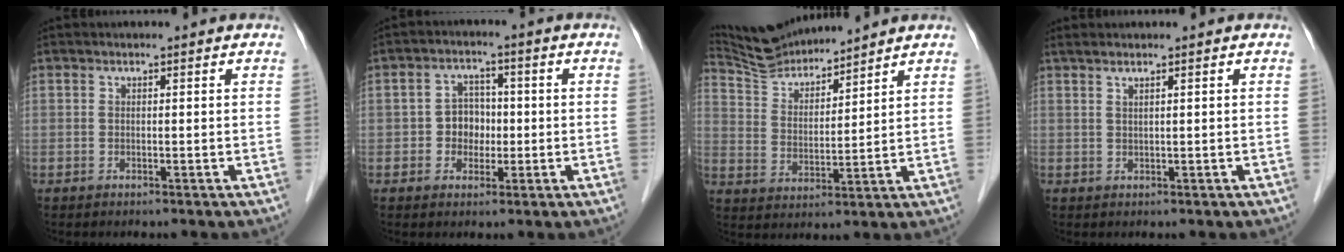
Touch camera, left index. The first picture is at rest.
{"total": 4.5, "force": [-0.6, 3.8, 2.4], "torque": [-0.041, 0.014, -0.011]}
{"total": 9.3, "force": [9.1, 0.7, 1.7], "torque": [-0.050, 0.018, 0.184]}
{"total": 1.3, "force": [0.8, -0.1, 0.9], "torque": [-0.026, 0.009, 0.020]}